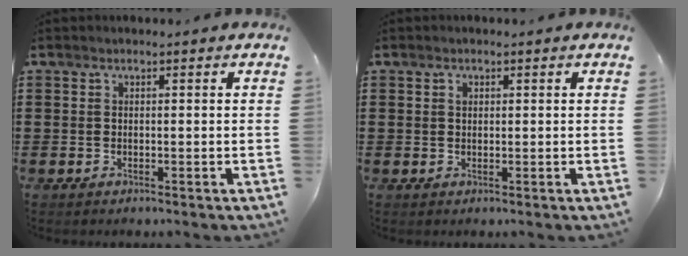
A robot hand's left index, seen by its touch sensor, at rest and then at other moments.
{"total": 0.8, "force": [0.4, 0.6, 0.5], "torque": [-0.011, 0.004, 0.007]}